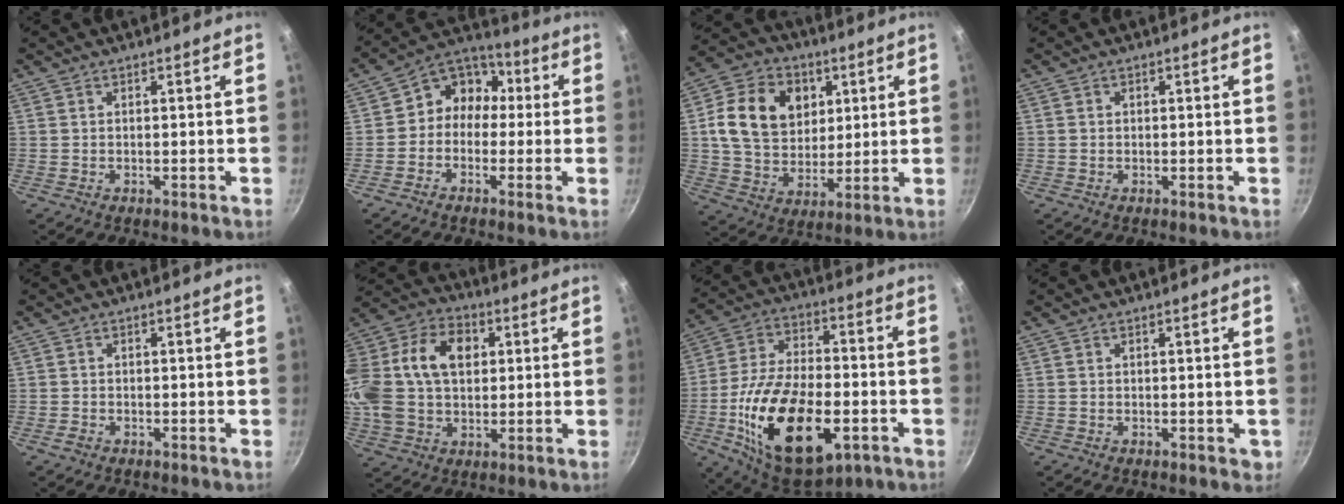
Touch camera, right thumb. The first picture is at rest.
{"total": 9.1, "force": [-0.2, 7.9, 4.5], "torque": [-0.031, 0.038, -0.031]}
{"total": 16.5, "force": [4.3, 12.7, 9.6], "torque": [-0.148, -0.006, 0.071]}
{"total": 0.5, "force": [0.0, 0.5, 0.1], "torque": [0.000, 0.003, 0.000]}
{"total": 1.3, "force": [-0.8, 0.9, 0.5], "torque": [-0.010, 0.004, -0.015]}
{"total": 24.4, "force": [4.8, 17.1, 16.7], "torque": [-0.342, 0.031, 0.076]}
{"total": 25.4, "force": [-7.6, 13.3, 20.3], "torque": [-0.347, 0.018, -0.120]}
{"total": 1.3, "force": [-0.1, 1.0, 0.8], "torque": [-0.004, 0.000, 0.000]}